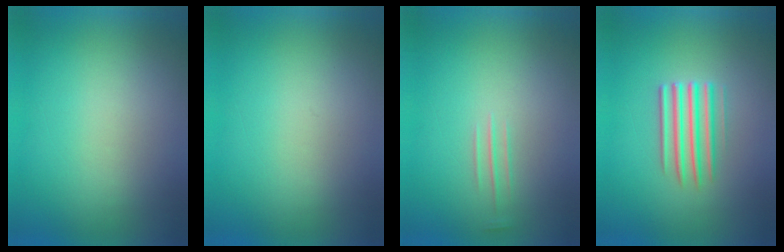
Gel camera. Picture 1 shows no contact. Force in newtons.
{"total": 0.0}
{"total": 1.1}
{"total": 3.6}